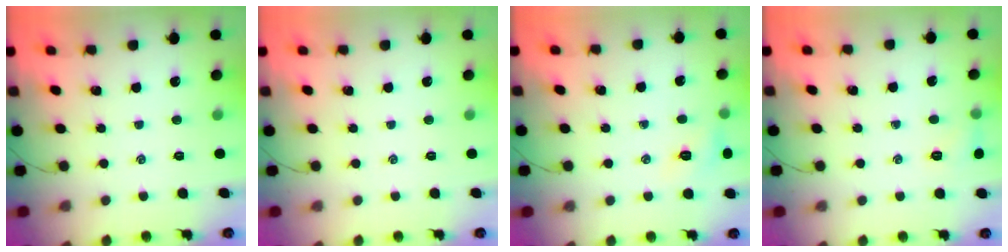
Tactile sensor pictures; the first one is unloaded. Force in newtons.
{"total": 0.0}
{"total": 6.8, "press": 6.6, "slide": 1.6}
{"total": 6.2, "press": 6.0, "slide": 1.6}